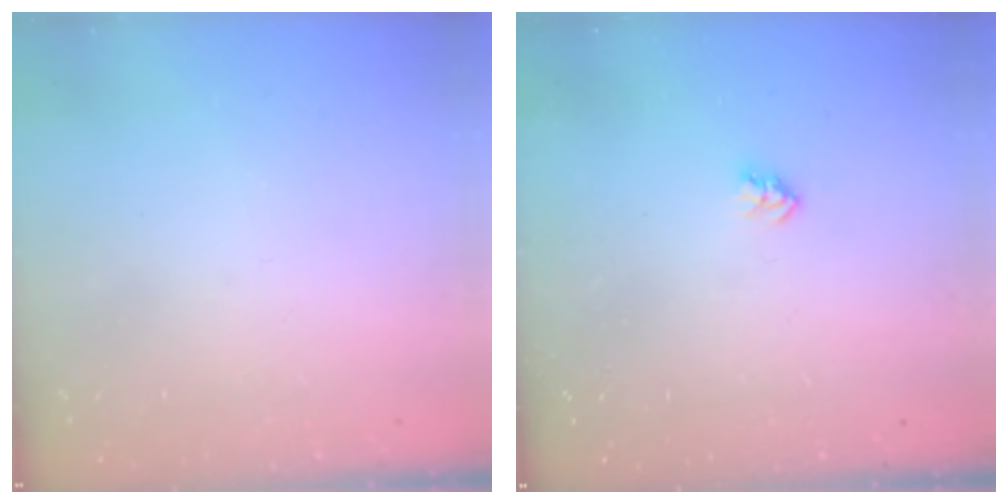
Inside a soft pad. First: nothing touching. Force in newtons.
{"total": 2.6, "press": 2.6, "slide": 0.4}